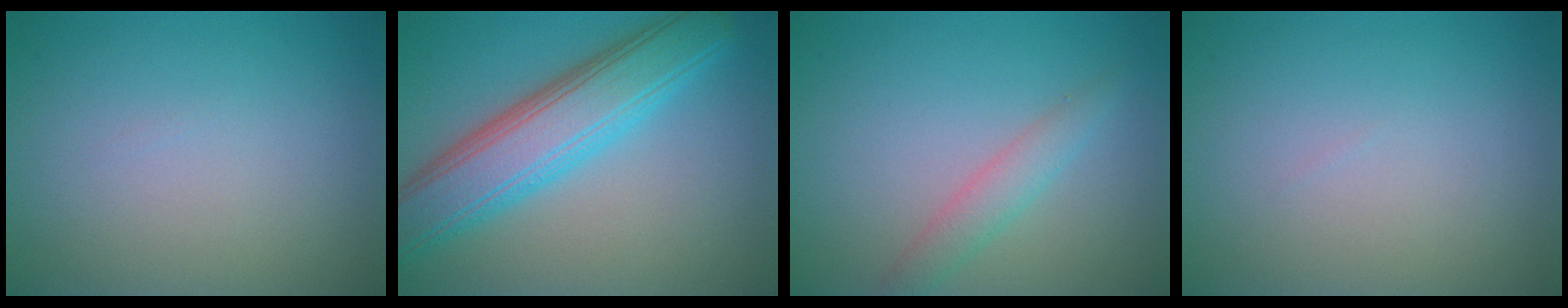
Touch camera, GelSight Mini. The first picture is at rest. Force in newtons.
{"total": 7.8, "press": 7.8, "slide": 0.2}
{"total": 2.1, "press": 2.1, "slide": 0.0}
{"total": 0.0}